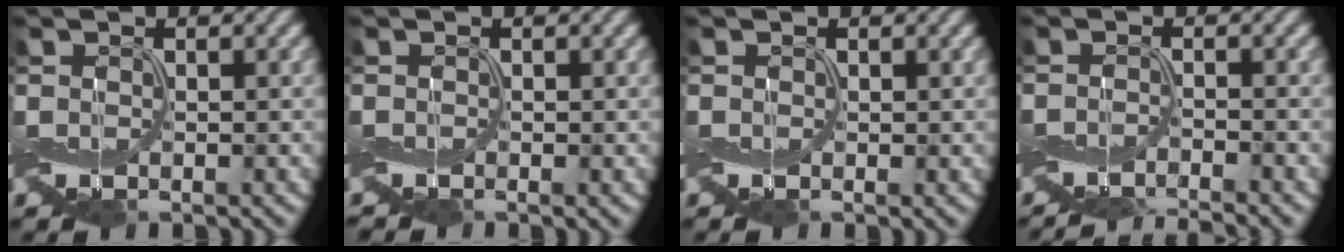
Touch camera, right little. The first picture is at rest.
{"total": 0.0}
{"total": 0.0}
{"total": 4.3, "force": [-4.1, 0.1, 1.4], "torque": [-0.014, -0.012, -0.078]}